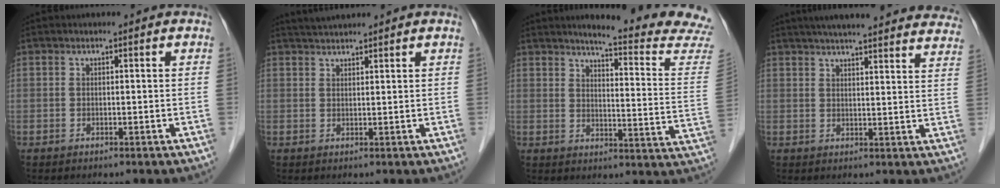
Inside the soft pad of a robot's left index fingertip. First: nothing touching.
{"total": 3.0, "force": [2.9, 0.0, 0.7], "torque": [-0.016, 0.020, 0.055]}
{"total": 16.6, "force": [15.6, -1.3, 5.6], "torque": [-0.078, -0.108, 0.172]}
{"total": 27.6, "force": [25.0, 3.3, 11.1], "torque": [-0.167, -0.024, 0.296]}